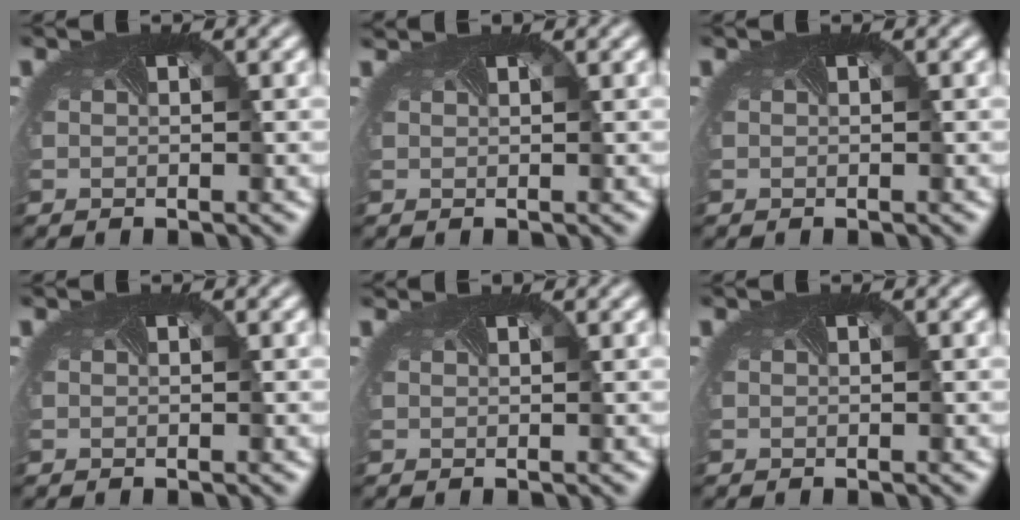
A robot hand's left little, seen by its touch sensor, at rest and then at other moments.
{"total": 1.1, "force": [1.1, 0.0, 0.0], "torque": [-0.003, 0.002, 0.006]}
{"total": 0.0}
{"total": 0.0}
{"total": 0.9, "force": [0.9, -0.2, -0.2], "torque": [-0.002, -0.001, 0.008]}
{"total": 0.0}